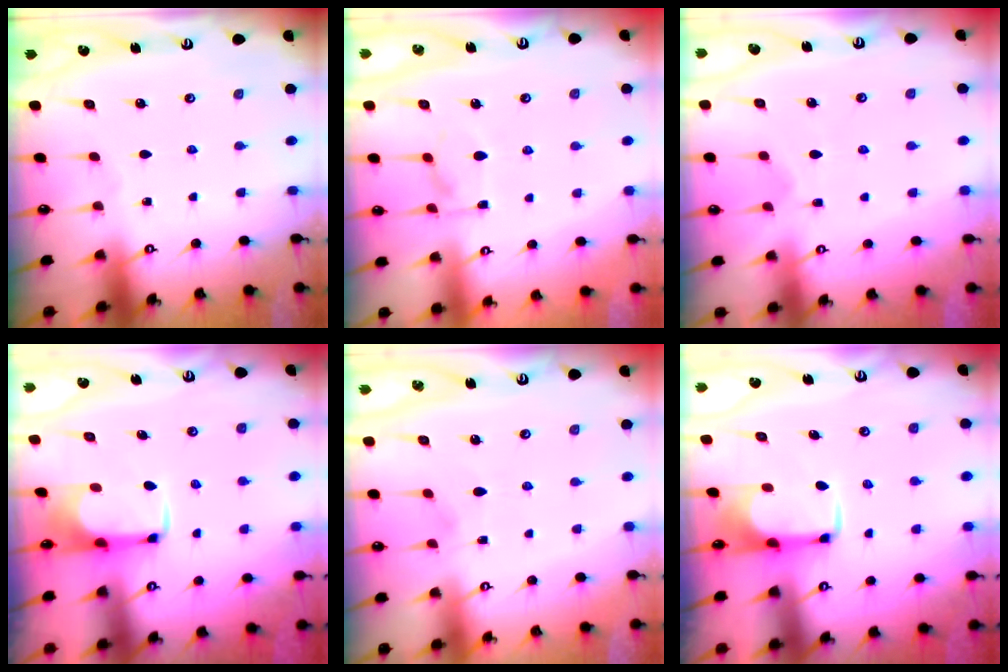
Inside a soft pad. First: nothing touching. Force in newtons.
{"total": 4.8, "press": 4.7, "slide": 1.2}
{"total": 1.7, "press": 1.0, "slide": 1.4}
{"total": 1.6, "press": 1.5, "slide": 0.4}
{"total": 2.9, "press": 2.7, "slide": 1.0}
{"total": 2.0, "press": 1.9, "slide": 0.4}